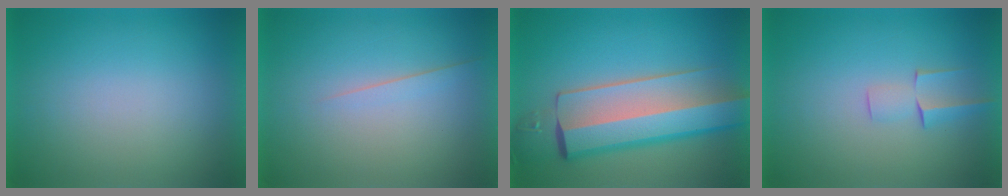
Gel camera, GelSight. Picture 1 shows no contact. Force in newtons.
{"total": 1.4}
{"total": 10.2}
{"total": 2.1}